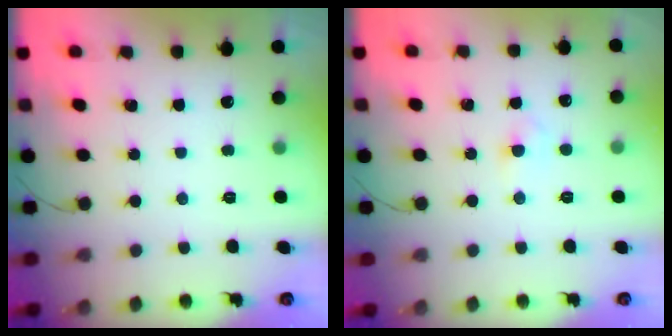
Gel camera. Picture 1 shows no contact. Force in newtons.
{"total": 2.1, "press": 1.9, "slide": 0.9}